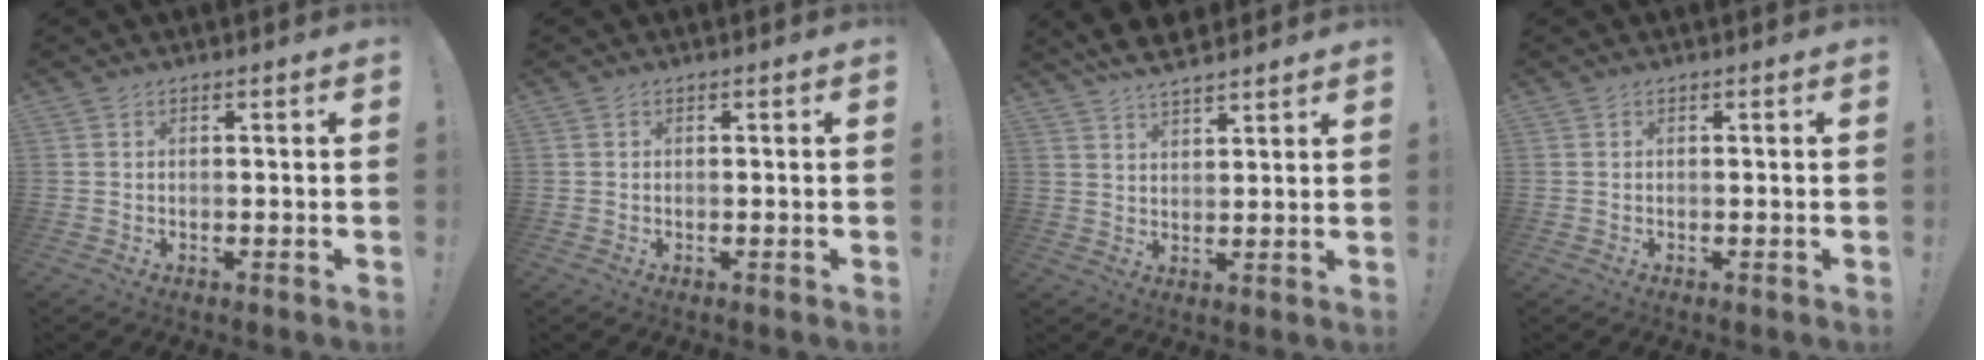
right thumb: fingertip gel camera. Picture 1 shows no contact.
{"total": 0.0}
{"total": 6.3, "force": [5.6, 1.8, 2.0], "torque": [-0.036, -0.028, 0.105]}
{"total": 0.0}